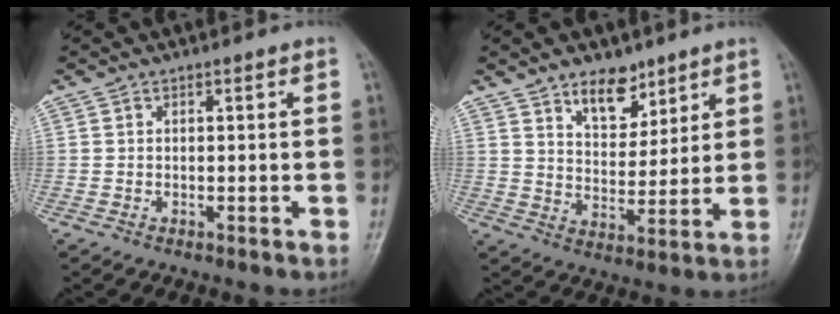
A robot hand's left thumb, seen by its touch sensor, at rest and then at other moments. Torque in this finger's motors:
{"motor_torque": [-0.03, 0.16, -0.08, -0.11, 0.11]}